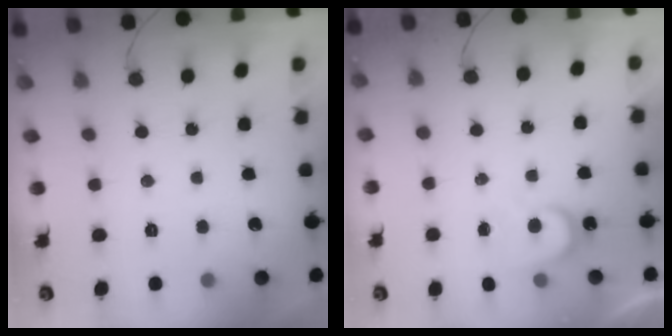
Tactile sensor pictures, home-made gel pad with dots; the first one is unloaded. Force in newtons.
{"total": 4.8, "press": 4.8, "slide": 0.7}